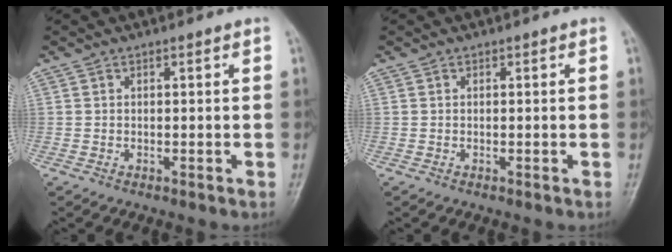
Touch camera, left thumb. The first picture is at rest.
{"total": 0.0}